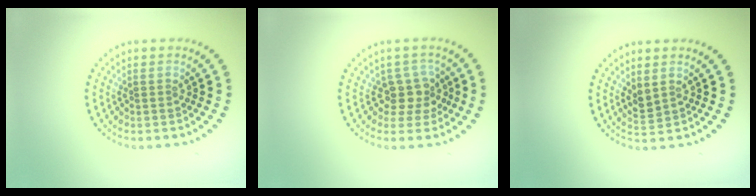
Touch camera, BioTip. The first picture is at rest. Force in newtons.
{"total": 2.6, "press": 2.1, "slide": 1.6}
{"total": 1.2, "press": 1.1, "slide": 0.5}